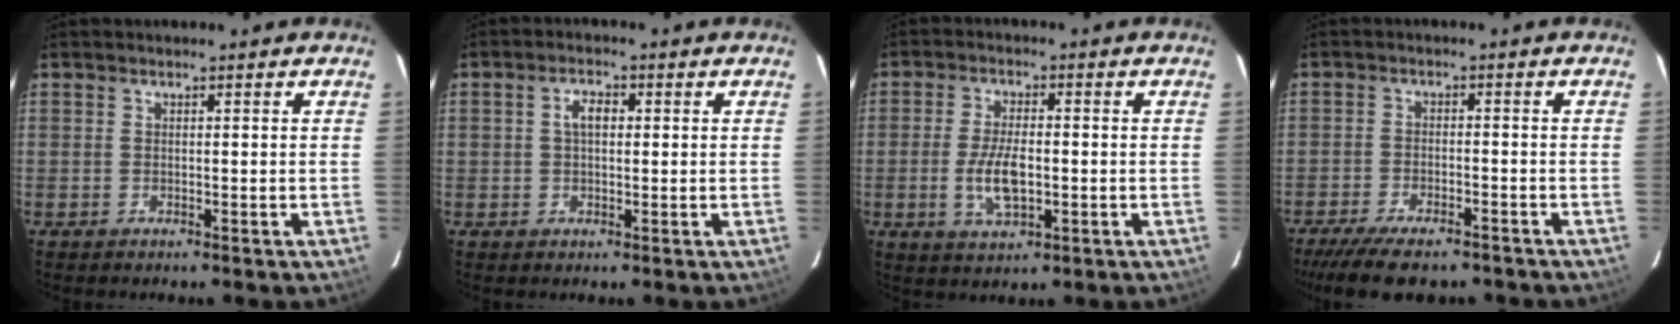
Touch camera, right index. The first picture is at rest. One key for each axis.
{"total": 3.3, "fx": 0.5, "fy": 2.0, "fz": 2.6, "tx": -0.046, "ty": 0.011, "tz": 0.011}
{"total": 7.4, "fx": -1.4, "fy": 3.2, "fz": 6.6, "tx": -0.131, "ty": -0.006, "tz": -0.024}
{"total": 12.6, "fx": -10.2, "fy": 3.8, "fz": 6.4, "tx": -0.142, "ty": -0.030, "tz": -0.160}